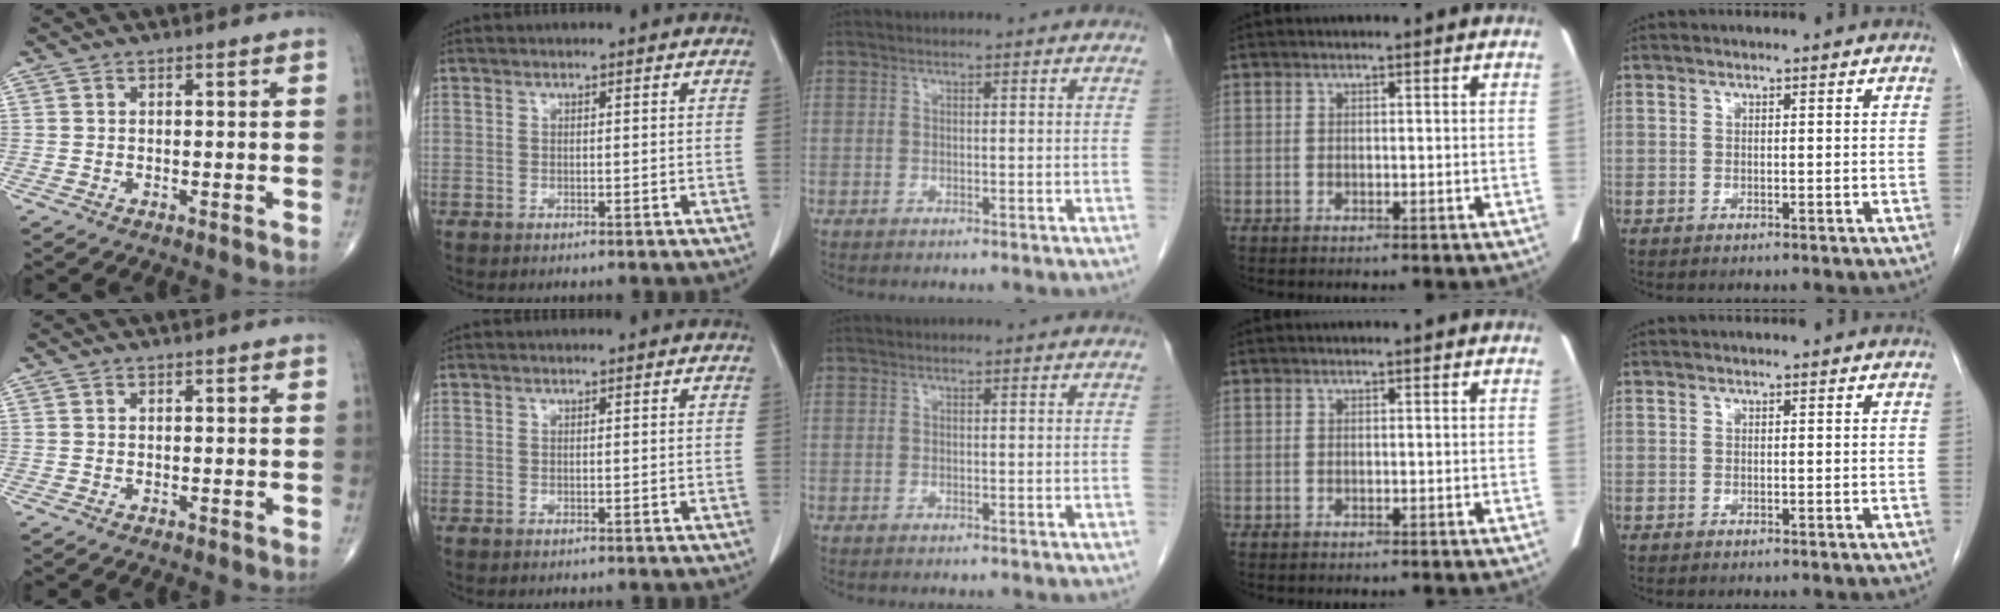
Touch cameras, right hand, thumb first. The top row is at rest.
{}